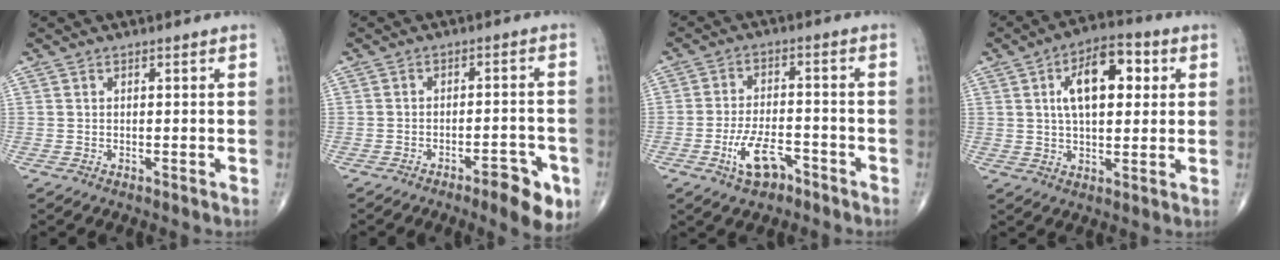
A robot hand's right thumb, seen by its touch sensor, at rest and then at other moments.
{"total": 8.0, "force": [-4.3, 2.4, 6.3], "torque": [-0.069, 0.021, -0.054]}
{"total": 7.4, "force": [-4.1, 3.5, 5.0], "torque": [-0.089, 0.025, -0.071]}
{"total": 12.8, "force": [3.3, 6.5, 10.5], "torque": [-0.144, 0.010, 0.048]}